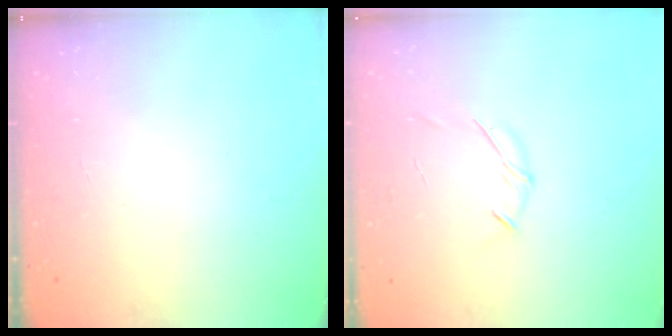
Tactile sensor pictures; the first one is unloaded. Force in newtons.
{"total": 5.9, "press": 5.8, "slide": 1.4}